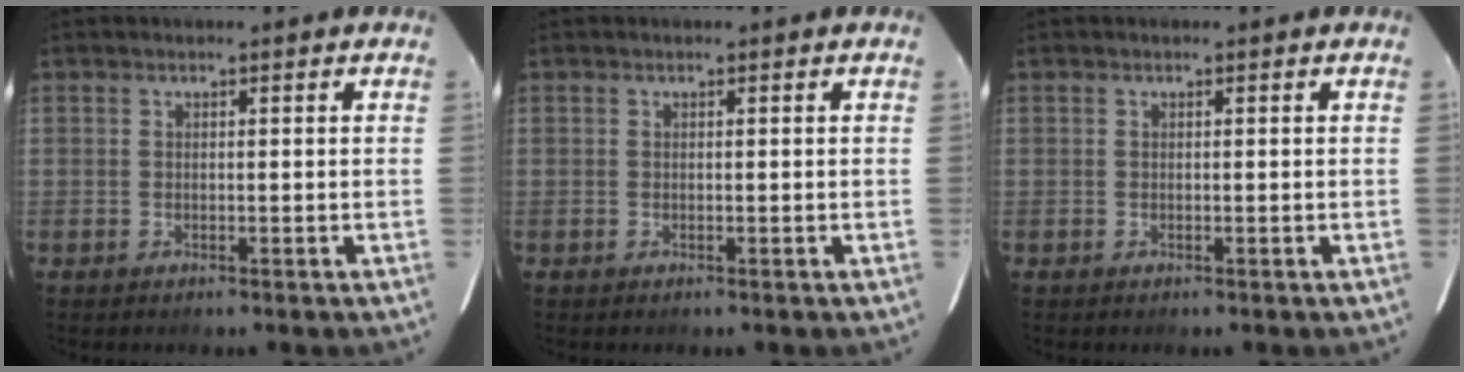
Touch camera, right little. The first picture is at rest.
{"total": 0.0}
{"total": 0.0}